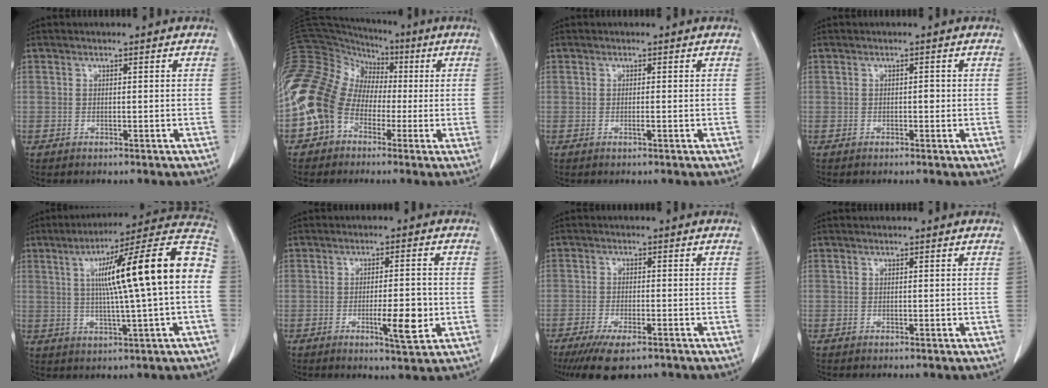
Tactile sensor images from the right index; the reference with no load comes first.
{"total": 15.6, "force": [-3.7, 13.1, 7.7], "torque": [-0.204, 0.043, -0.067]}
{"total": 0.7, "force": [-0.3, -0.1, 0.7], "torque": [-0.010, -0.001, -0.003]}
{"total": 0.8, "force": [-0.1, 0.4, 0.7], "torque": [-0.008, 0.002, -0.002]}
{"total": 18.9, "force": [2.0, 0.3, 18.8], "torque": [-0.275, 0.032, 0.020]}
{"total": 6.0, "force": [-1.5, 1.0, 5.7], "torque": [-0.086, -0.005, -0.020]}
{"total": 8.1, "force": [-5.8, 2.3, 5.2], "torque": [-0.086, -0.016, -0.094]}
{"total": 0.0}